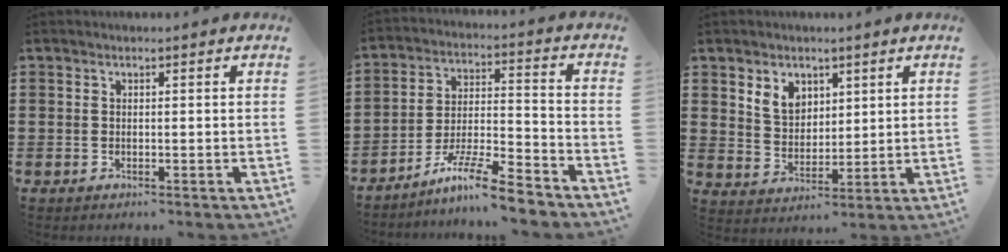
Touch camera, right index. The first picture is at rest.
{"total": 9.9, "force": [-8.4, 0.5, 5.2], "torque": [-0.094, 0.014, -0.162]}
{"total": 5.1, "force": [3.0, 3.7, 1.7], "torque": [-0.051, 0.013, 0.058]}